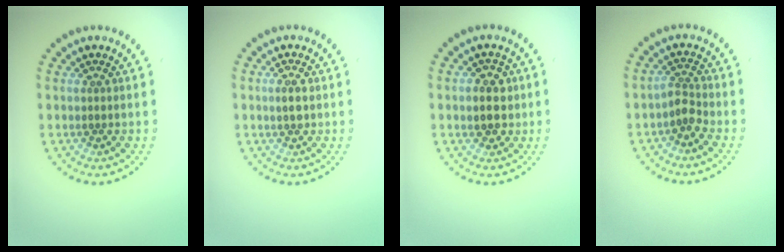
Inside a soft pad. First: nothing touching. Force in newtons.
{"total": 1.3, "press": 1.3, "slide": 0.0}
{"total": 2.7, "press": 2.6, "slide": 0.6}
{"total": 1.8, "press": 1.3, "slide": 1.2}